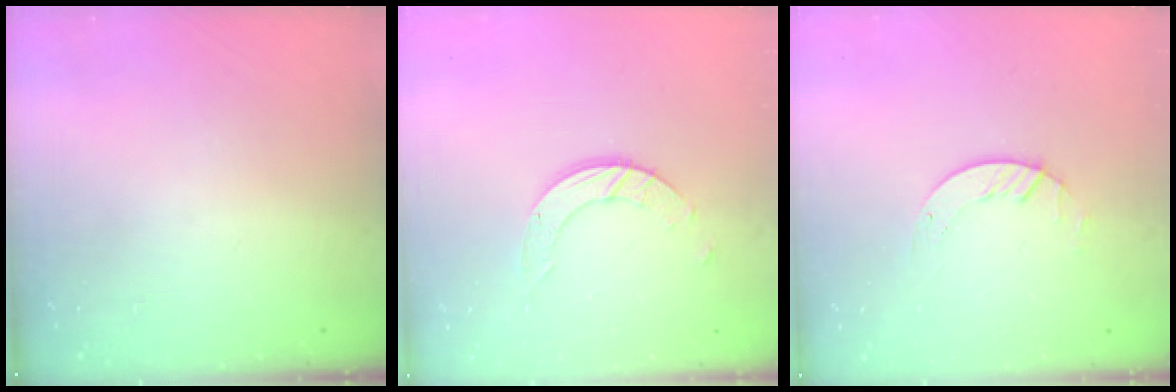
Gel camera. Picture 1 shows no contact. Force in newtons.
{"total": 5.9, "press": 5.9, "slide": 0.5}
{"total": 2.0, "press": 2.0, "slide": 0.2}